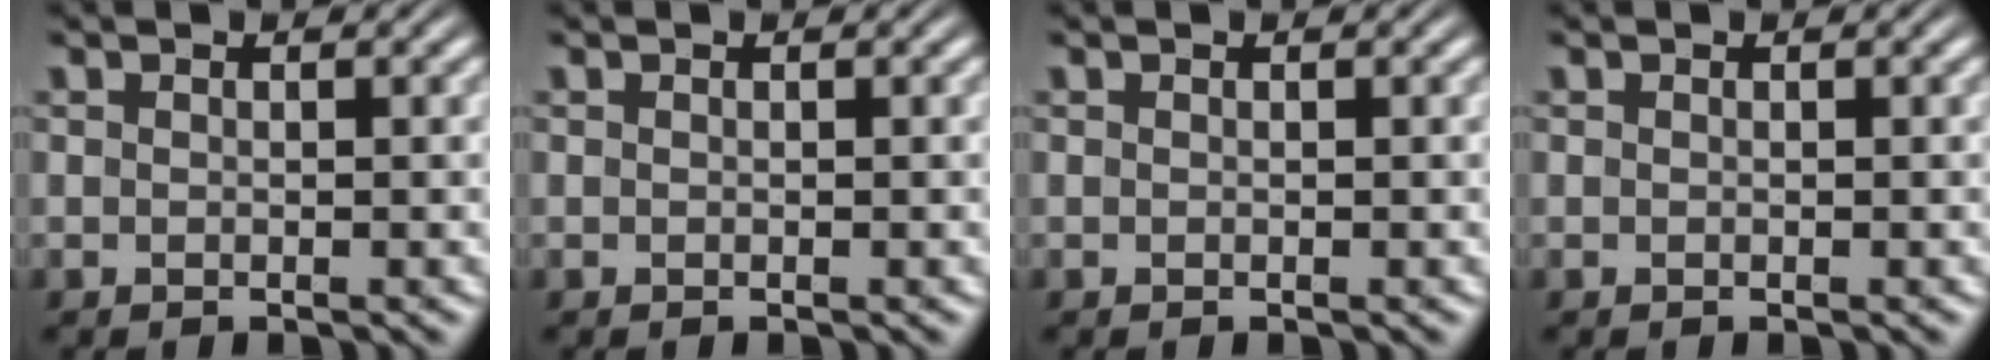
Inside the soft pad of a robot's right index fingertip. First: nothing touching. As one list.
[{"total": 0.0}, {"total": 0.0}, {"total": 0.0}]